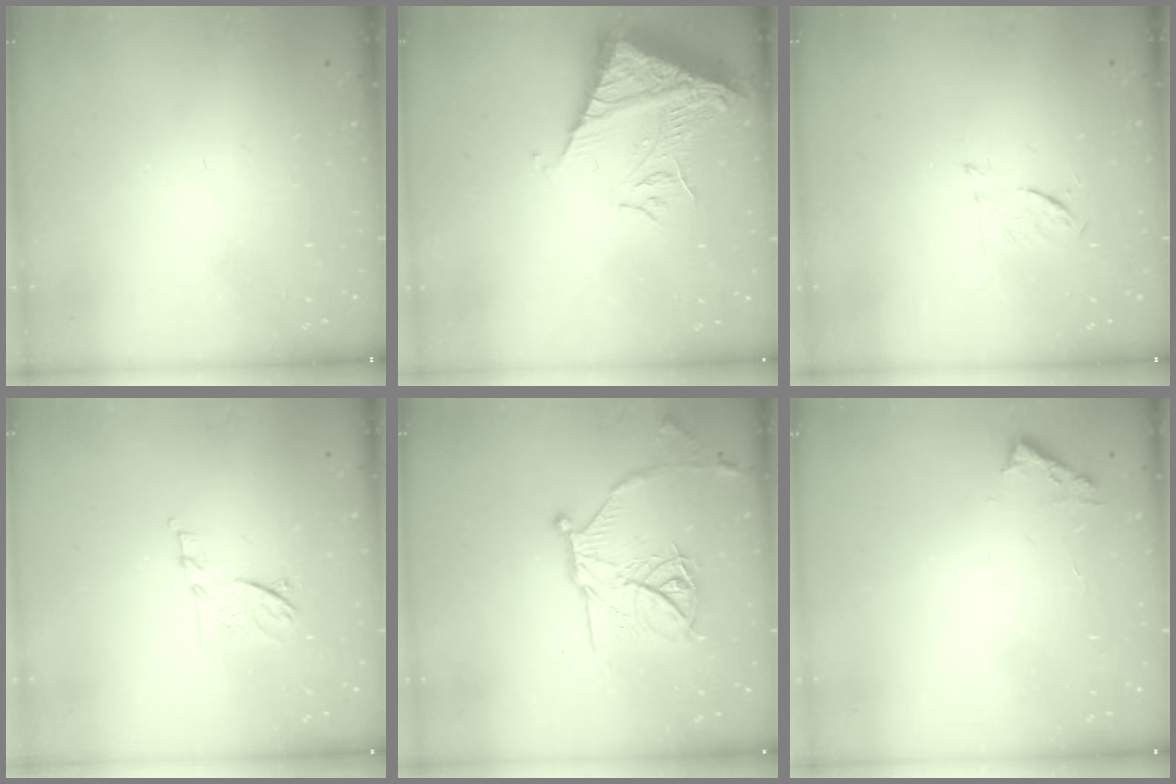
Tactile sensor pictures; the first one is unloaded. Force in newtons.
{"total": 11.6, "press": 11.5, "slide": 1.1}
{"total": 6.6, "press": 6.5, "slide": 0.9}
{"total": 8.2, "press": 8.2, "slide": 0.8}
{"total": 17.6, "press": 17.6, "slide": 1.4}
{"total": 4.5, "press": 4.4, "slide": 0.5}